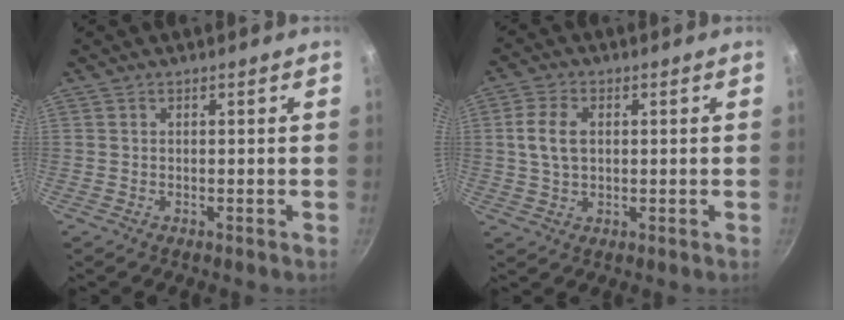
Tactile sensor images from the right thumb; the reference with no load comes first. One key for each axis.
{"total": 6.5, "fx": 1.1, "fy": 4.2, "fz": 4.8, "tx": -0.097, "ty": 0.003, "tz": 0.020}